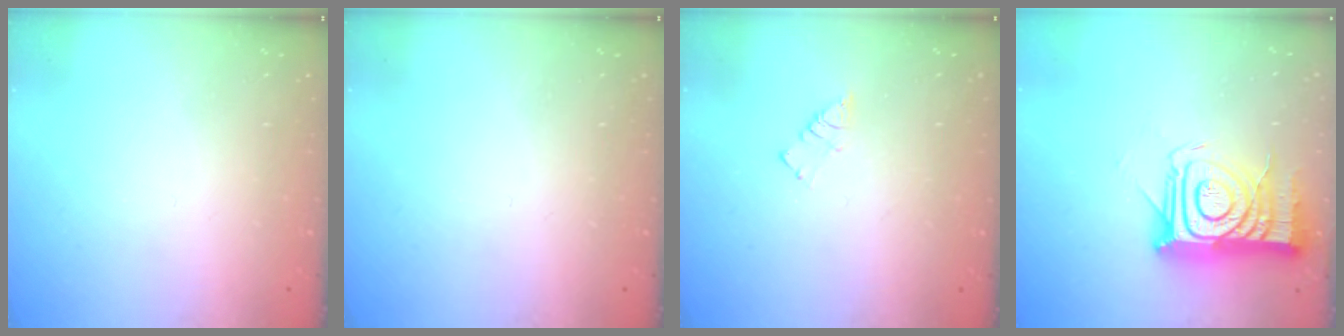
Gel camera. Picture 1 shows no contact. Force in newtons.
{"total": 0.0}
{"total": 3.3, "press": 3.3, "slide": 0.4}
{"total": 16.2, "press": 16.2, "slide": 1.1}